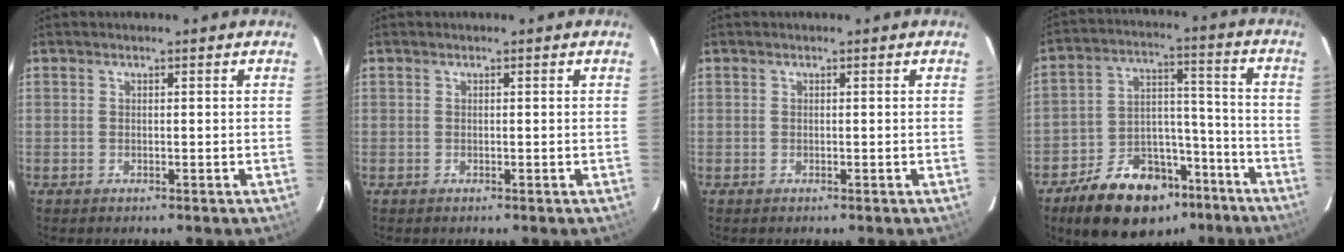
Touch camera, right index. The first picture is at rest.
{"total": 0.0}
{"total": 0.0}
{"total": 18.2, "force": [-12.6, 9.9, 8.7], "torque": [-0.167, 0.036, -0.184]}